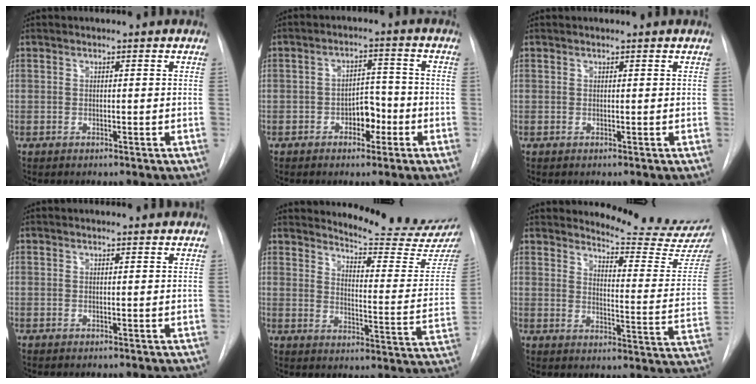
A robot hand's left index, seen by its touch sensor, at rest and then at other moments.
{"total": 4.9, "force": [-2.9, 2.5, 3.0], "torque": [-0.039, 0.007, -0.044]}
{"total": 0.0}
{"total": 0.0}
{"total": 17.3, "force": [16.9, -0.6, 3.8], "torque": [-0.056, -0.135, 0.199]}
{"total": 15.1, "force": [14.8, -1.6, 2.2], "torque": [-0.033, -0.142, 0.169]}